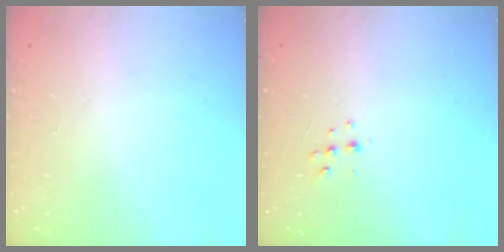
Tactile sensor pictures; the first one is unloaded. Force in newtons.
{"total": 5.6, "press": 5.6, "slide": 0.7}